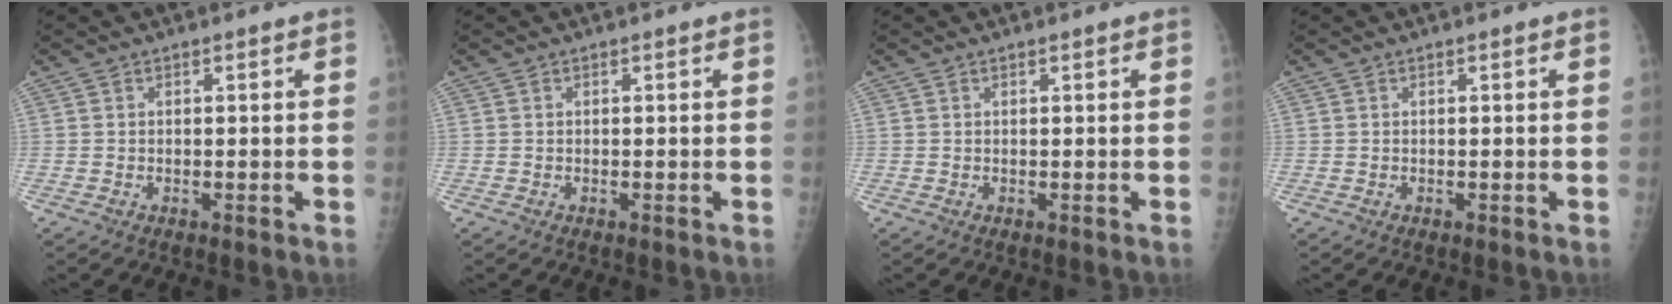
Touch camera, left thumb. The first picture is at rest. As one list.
[{"total": 0.0}, {"total": 0.0}, {"total": 0.0}]